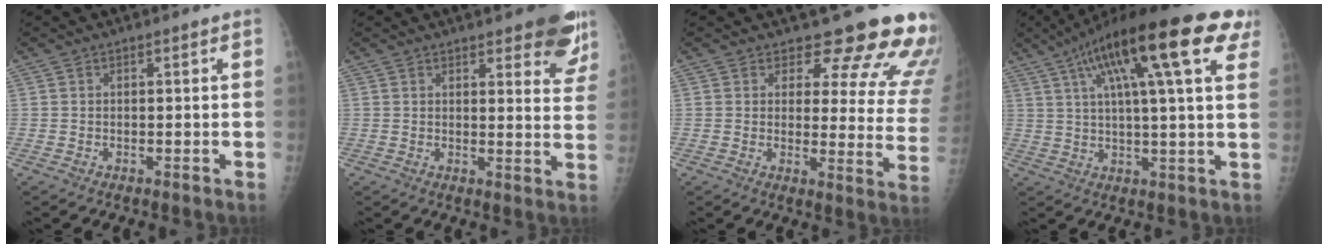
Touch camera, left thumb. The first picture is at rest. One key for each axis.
{"total": 10.2, "fx": 7.1, "fy": 3.3, "fz": 6.5, "tx": -0.040, "ty": -0.038, "tz": 0.077}
{"total": 16.3, "fx": 14.4, "fy": 5.2, "fz": 5.5, "tx": -0.015, "ty": -0.123, "tz": 0.147}
{"total": 23.5, "fx": 10.9, "fy": 5.2, "fz": 20.1, "tx": -0.312, "ty": 0.020, "tz": 0.161}